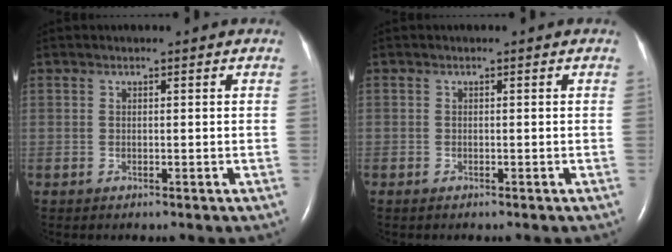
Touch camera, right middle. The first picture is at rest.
{"total": 0.0}